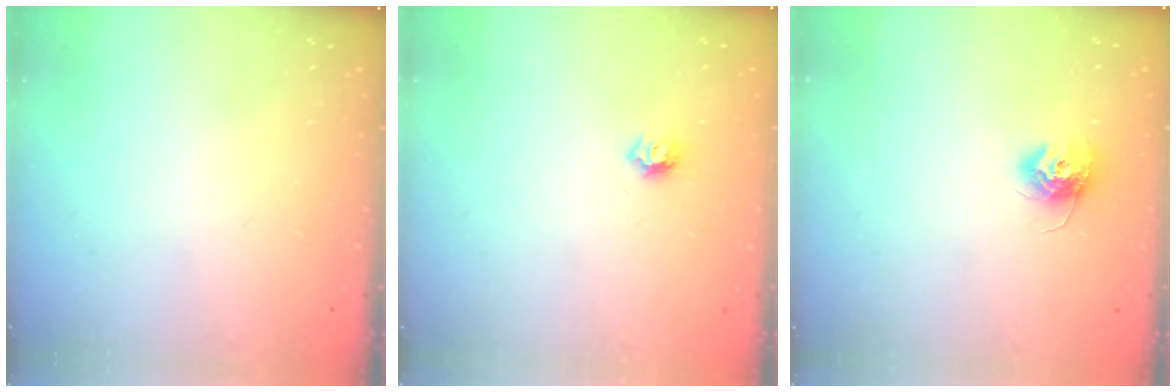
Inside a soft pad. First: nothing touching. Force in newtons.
{"total": 5.9, "press": 5.9, "slide": 0.6}
{"total": 9.7, "press": 9.7, "slide": 0.2}